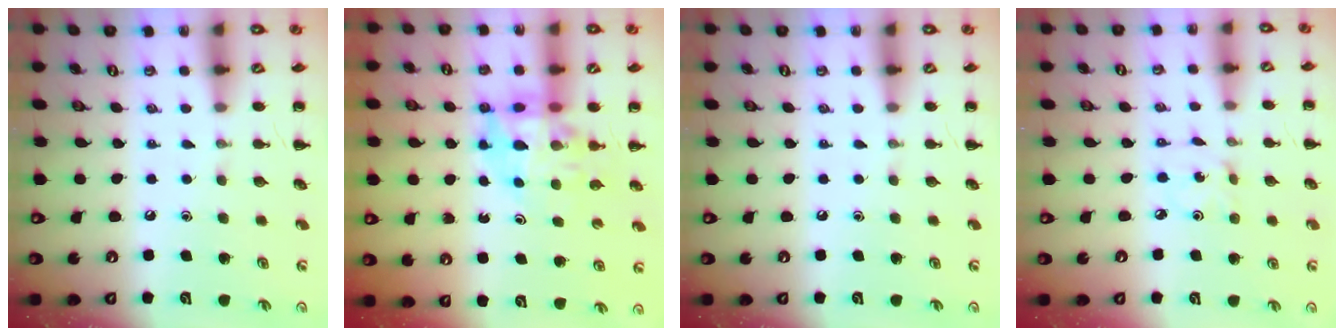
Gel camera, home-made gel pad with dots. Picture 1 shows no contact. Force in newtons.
{"total": 10.5, "press": 10.0, "slide": 3.1}
{"total": 0.0}
{"total": 1.5, "press": 1.4, "slide": 0.5}